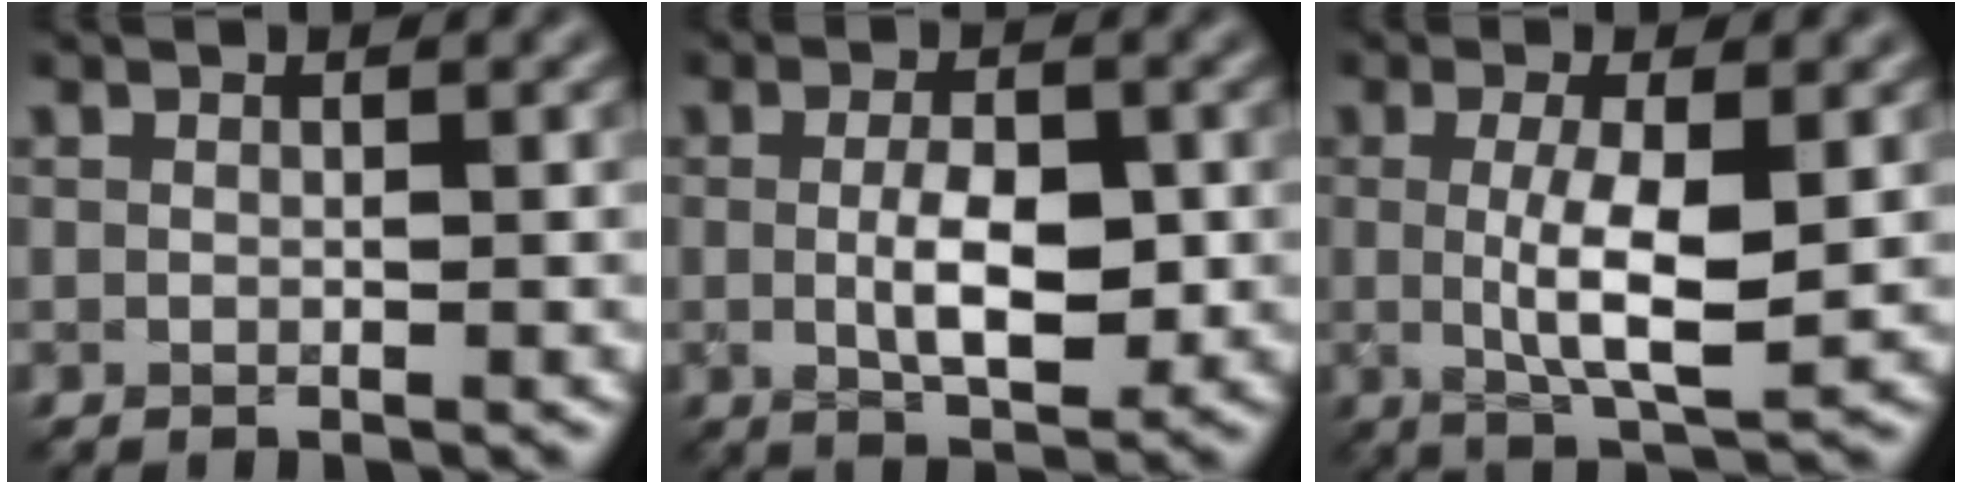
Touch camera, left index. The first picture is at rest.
{"total": 4.4, "force": [-0.2, 1.8, 4.0], "torque": [-0.075, -0.003, 0.001]}
{"total": 5.2, "force": [0.0, 1.2, 5.0], "torque": [-0.098, -0.006, 0.004]}